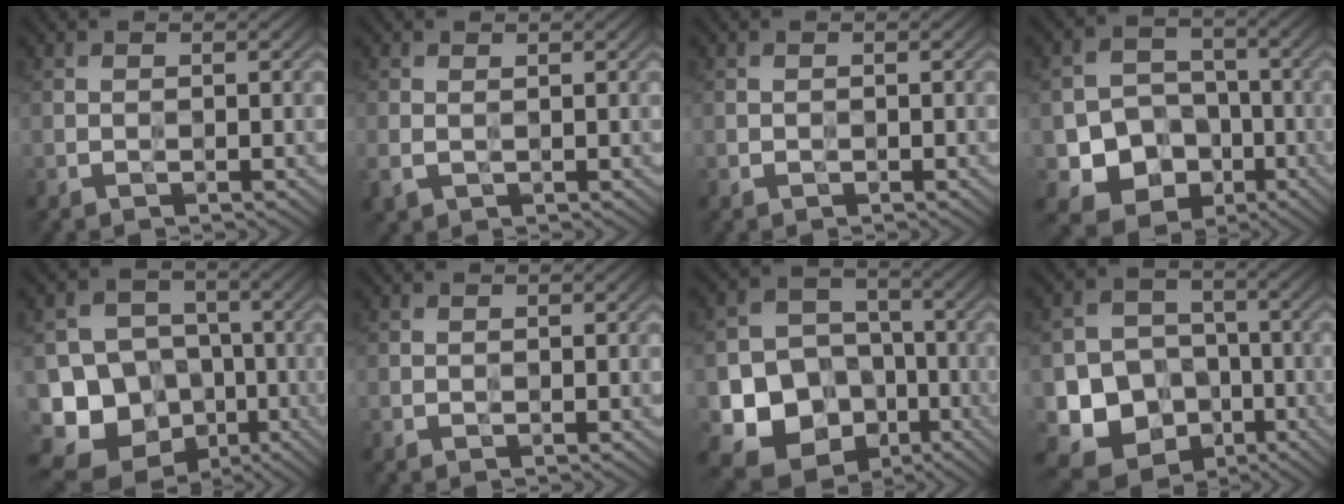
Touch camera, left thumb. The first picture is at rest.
{"total": 2.1, "force": [0.0, 1.5, 1.5], "torque": [-0.041, -0.004, 0.000]}
{"total": 0.0}
{"total": 9.0, "force": [-3.3, 7.3, 4.3], "torque": [-0.084, -0.021, -0.068]}
{"total": 17.3, "force": [-7.8, 14.6, 5.3], "torque": [-0.144, -0.047, -0.126]}
{"total": 0.0}
{"total": 13.6, "force": [-4.9, 11.2, 5.8], "torque": [-0.129, -0.043, -0.106]}
{"total": 11.2, "force": [-4.1, 9.3, 4.7], "torque": [-0.105, -0.039, -0.095]}